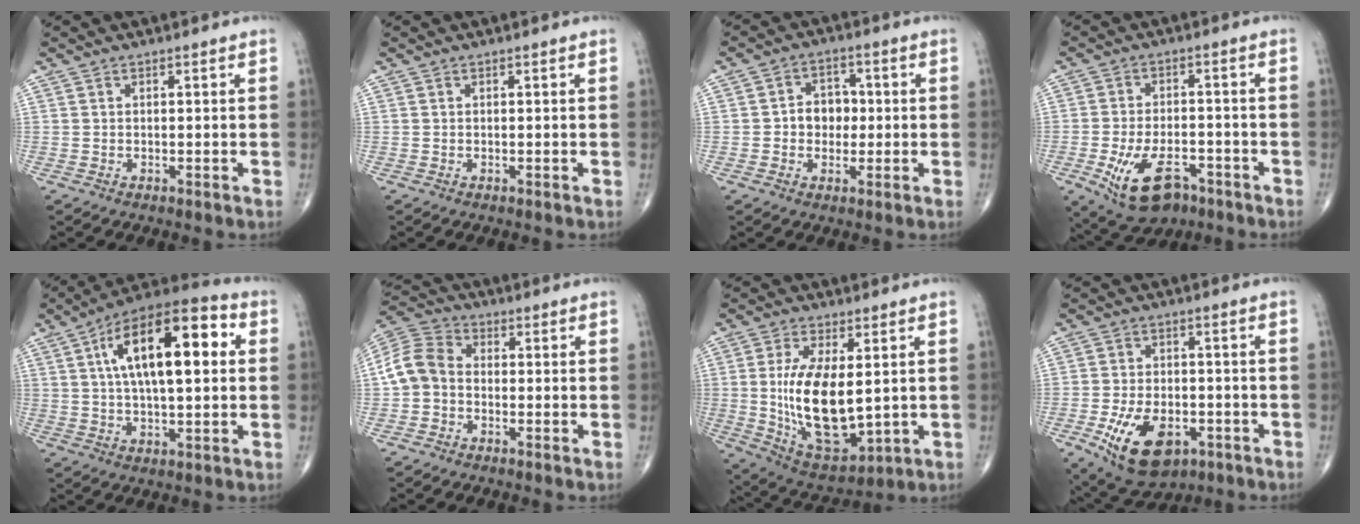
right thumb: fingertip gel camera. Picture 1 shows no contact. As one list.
[{"total": 0.0}, {"total": 6.1, "force": [-0.1, 4.9, 3.5], "torque": [-0.021, 0.014, -0.008]}, {"total": 11.9, "force": [-5.8, 6.7, 8.0], "torque": [-0.134, 0.021, -0.086]}, {"total": 20.2, "force": [4.5, 8.4, 17.8], "torque": [-0.274, 0.020, 0.063]}, {"total": 8.3, "force": [-1.1, 6.5, 4.9], "torque": [-0.090, 0.027, -0.038]}, {"total": 16.6, "force": [0.7, 7.7, 14.7], "torque": [-0.256, -0.022, 0.032]}, {"total": 13.5, "force": [-5.4, 7.9, 9.5], "torque": [-0.150, 0.012, -0.078]}]